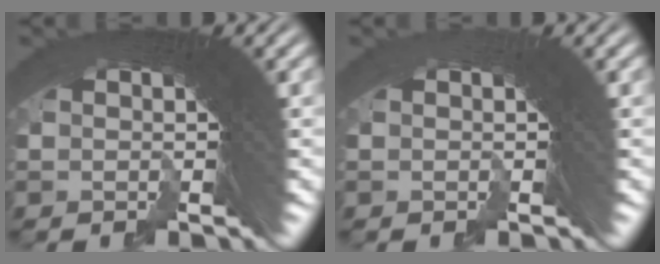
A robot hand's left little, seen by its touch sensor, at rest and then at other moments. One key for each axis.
{"total": 1.2, "fx": -0.4, "fy": -0.4, "fz": -1.0, "tx": 0.015, "ty": -0.002, "tz": -0.008}